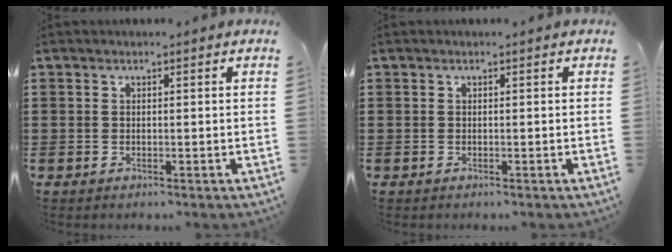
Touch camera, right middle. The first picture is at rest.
{"total": 0.0}